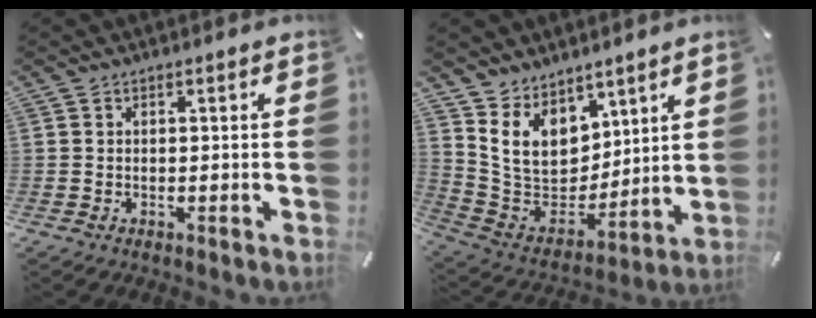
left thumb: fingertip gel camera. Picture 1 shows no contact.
{"total": 12.7, "force": [6.8, 9.9, 4.1], "torque": [-0.087, -0.056, 0.143]}